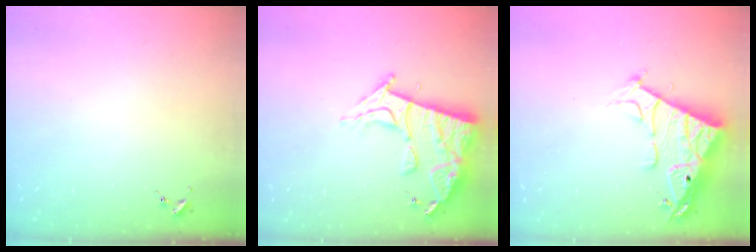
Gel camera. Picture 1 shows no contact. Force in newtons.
{"total": 14.4, "press": 14.3, "slide": 1.2}
{"total": 15.6, "press": 15.5, "slide": 1.5}